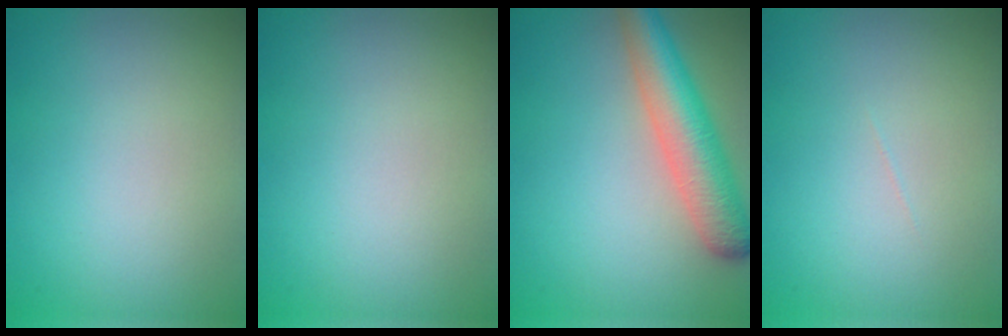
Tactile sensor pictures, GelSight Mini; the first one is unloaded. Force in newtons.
{"total": 0.0}
{"total": 6.1, "press": 6.1, "slide": 0.3}
{"total": 0.0}